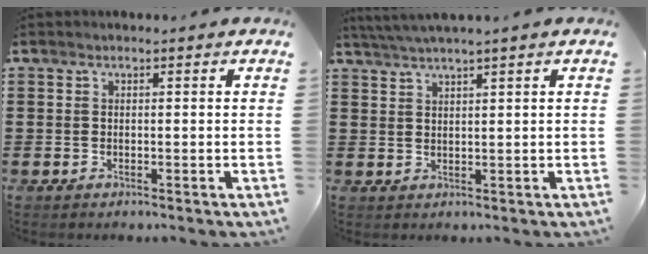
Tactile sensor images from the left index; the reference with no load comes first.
{"total": 2.5, "force": [2.2, -0.6, 1.1], "torque": [-0.024, -0.001, 0.042]}